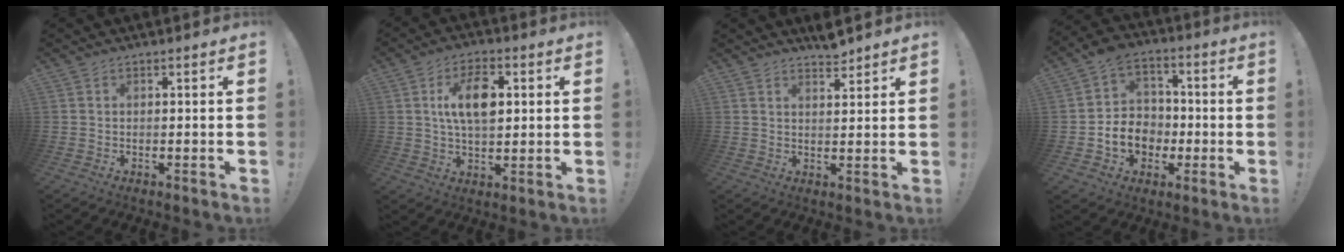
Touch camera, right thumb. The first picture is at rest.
{"total": 12.0, "force": [2.8, 7.1, 9.3], "torque": [-0.140, 0.010, 0.048]}
{"total": 4.0, "force": [3.7, 0.6, 1.1], "torque": [0.002, -0.028, 0.062]}
{"total": 12.4, "force": [-2.9, 10.5, 5.9], "torque": [-0.090, 0.025, -0.045]}